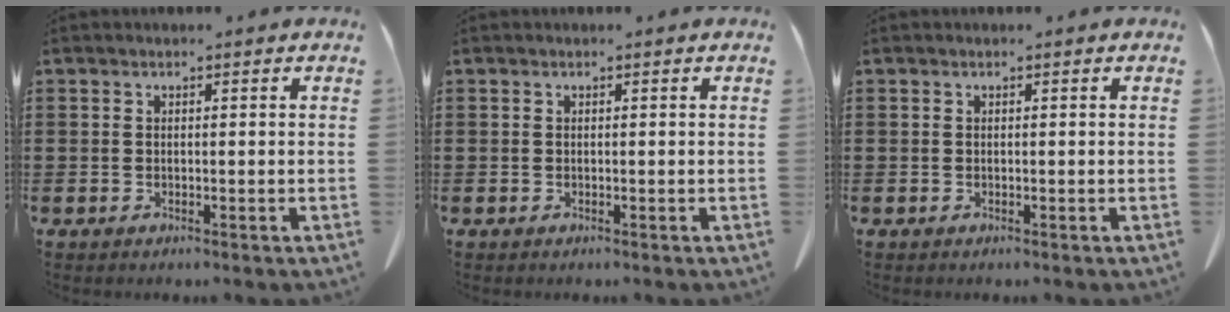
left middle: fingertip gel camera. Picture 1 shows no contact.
{"total": 0.0}
{"total": 0.0}